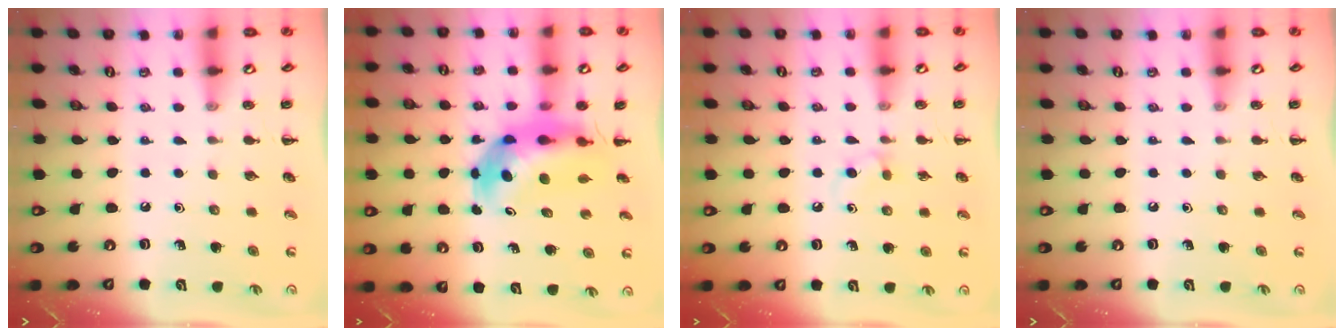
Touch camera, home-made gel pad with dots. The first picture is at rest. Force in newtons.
{"total": 7.4, "press": 7.1, "slide": 2.1}
{"total": 3.4, "press": 3.2, "slide": 1.4}
{"total": 0.0}